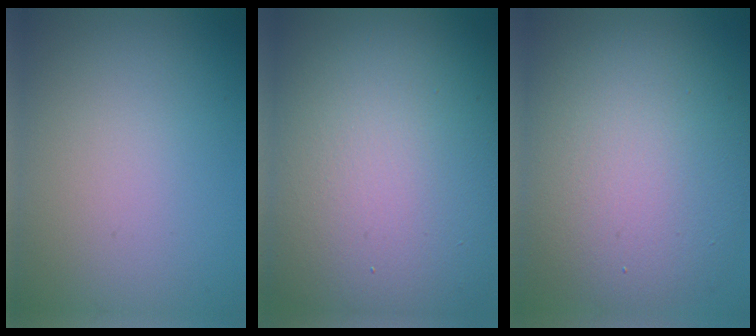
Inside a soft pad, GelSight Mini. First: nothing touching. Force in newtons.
{"total": 18.7, "press": 18.7, "slide": 1.0}
{"total": 11.0, "press": 11.0, "slide": 0.8}